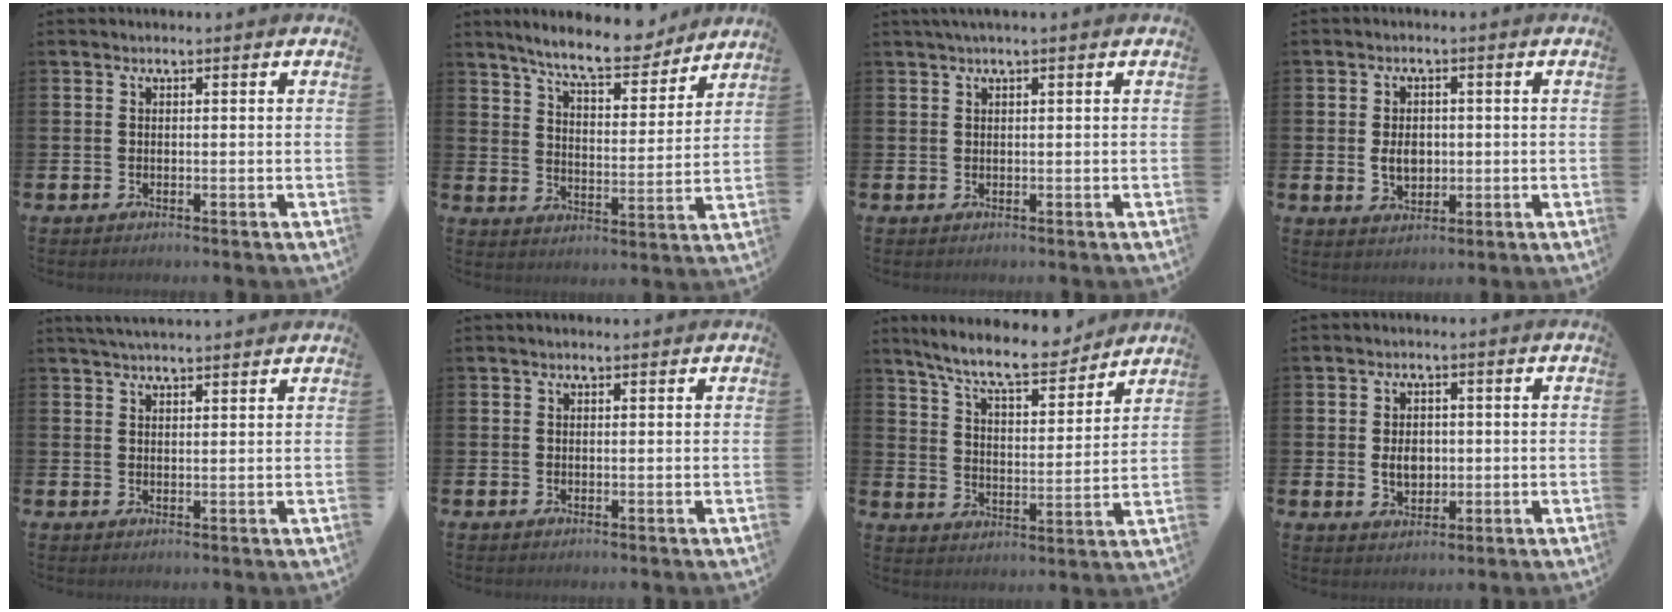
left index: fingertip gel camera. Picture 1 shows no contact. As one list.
[{"total": 9.3, "force": [8.6, 1.5, 3.2], "torque": [-0.082, -0.048, 0.153]}, {"total": 1.1, "force": [0.8, -0.2, 0.8], "torque": [-0.020, 0.003, 0.016]}, {"total": 3.6, "force": [0.0, 2.7, 2.4], "torque": [-0.036, 0.005, -0.005]}, {"total": 3.1, "force": [3.0, 0.0, 0.7], "torque": [-0.018, -0.007, 0.056]}, {"total": 0.5, "force": [0.5, 0.0, 0.2], "torque": [-0.002, 0.001, 0.009]}, {"total": 9.8, "force": [8.9, 1.7, 3.7], "torque": [-0.094, -0.056, 0.155]}, {"total": 3.5, "force": [0.0, 2.7, 2.3], "torque": [-0.034, 0.004, -0.005]}]